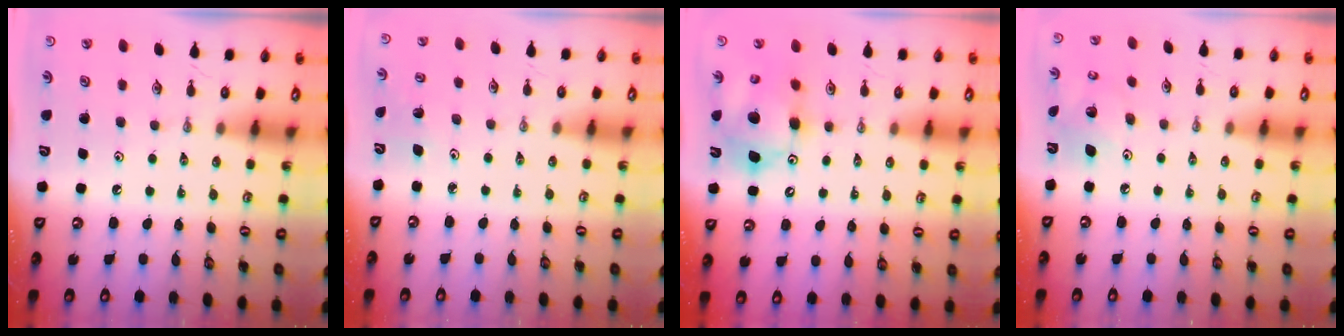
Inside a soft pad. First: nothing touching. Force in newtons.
{"total": 2.8, "press": 2.6, "slide": 1.2}
{"total": 13.2, "press": 12.9, "slide": 2.5}
{"total": 7.1, "press": 7.1, "slide": 0.5}